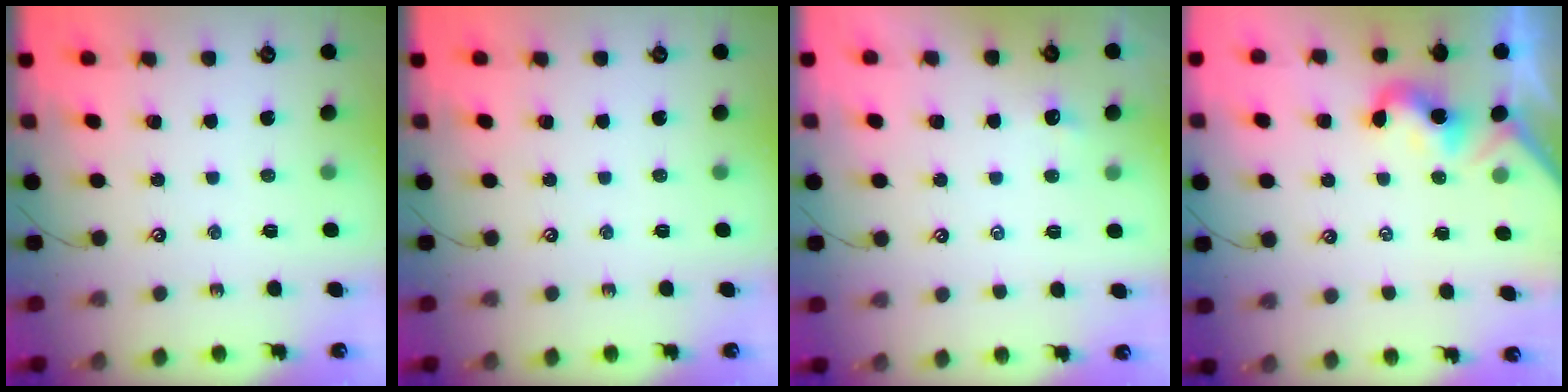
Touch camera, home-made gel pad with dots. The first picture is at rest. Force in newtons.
{"total": 0.0}
{"total": 3.0, "press": 2.9, "slide": 0.3}
{"total": 0.8, "press": 0.7, "slide": 0.5}